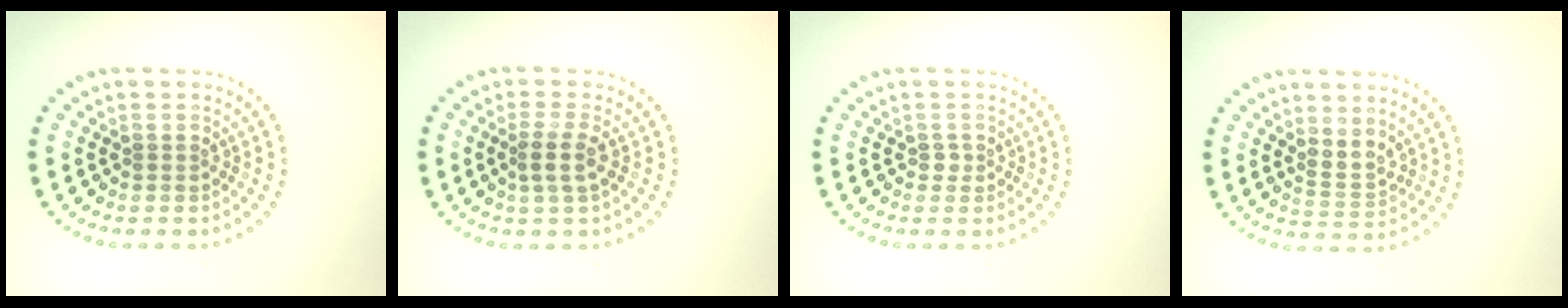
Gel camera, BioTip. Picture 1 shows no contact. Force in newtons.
{"total": 2.0, "press": 1.6, "slide": 1.1}
{"total": 0.7, "press": 0.4, "slide": 0.6}
{"total": 2.0, "press": 1.6, "slide": 1.2}